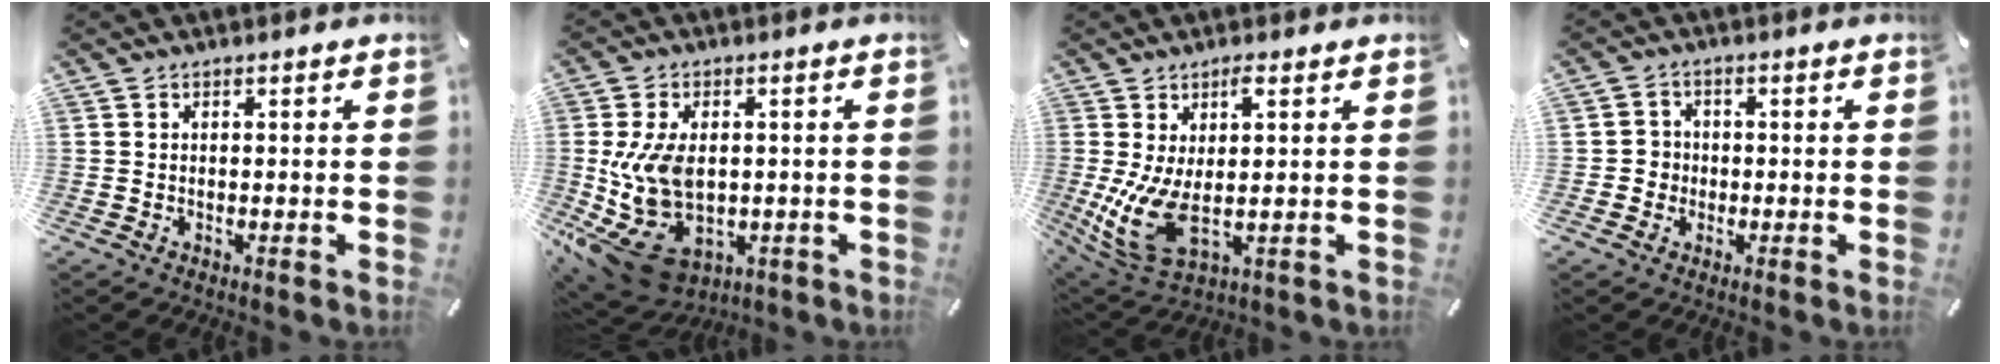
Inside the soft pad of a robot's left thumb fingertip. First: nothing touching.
{"total": 15.9, "force": [-1.2, 11.2, 11.2], "torque": [-0.243, -0.021, -0.010]}
{"total": 12.1, "force": [1.1, 4.4, 11.2], "torque": [-0.248, -0.029, 0.019]}
{"total": 3.6, "force": [-1.0, 3.4, 0.4], "torque": [-0.012, 0.009, -0.018]}